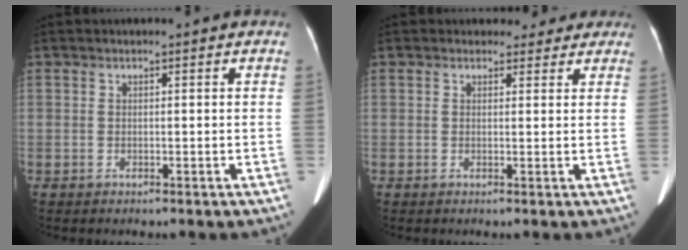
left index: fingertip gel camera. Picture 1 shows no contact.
{"total": 3.8, "force": [3.1, 2.1, 0.1], "torque": [0.012, 0.003, 0.027]}